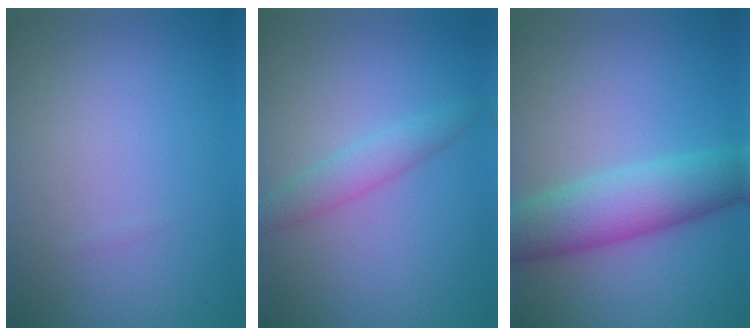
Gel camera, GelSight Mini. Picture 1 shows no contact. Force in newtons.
{"total": 2.1, "press": 2.1, "slide": 0.1}
{"total": 6.4, "press": 6.4, "slide": 0.1}